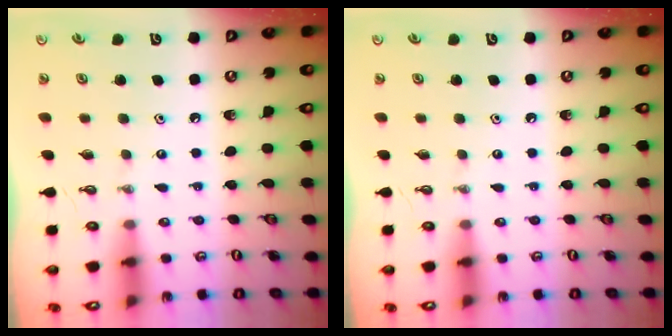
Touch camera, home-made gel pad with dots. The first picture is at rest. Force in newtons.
{"total": 0.0}